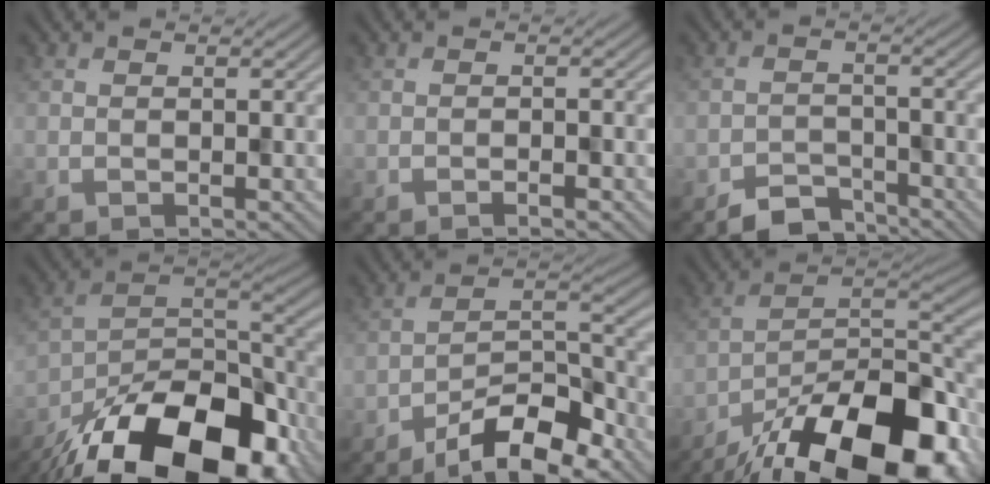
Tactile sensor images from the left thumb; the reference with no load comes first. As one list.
[{"total": 1.3, "force": [-0.8, 0.1, 0.9], "torque": [-0.013, 0.002, -0.014]}, {"total": 4.0, "force": [-3.4, 1.6, 1.3], "torque": [-0.020, -0.001, -0.067]}, {"total": 20.9, "force": [-14.5, 9.6, 11.6], "torque": [-0.200, -0.057, -0.209]}, {"total": 10.6, "force": [-7.6, 3.2, 6.7], "torque": [-0.104, 0.005, -0.145]}, {"total": 20.4, "force": [-14.6, 7.6, 12.1], "torque": [-0.182, -0.036, -0.225]}]